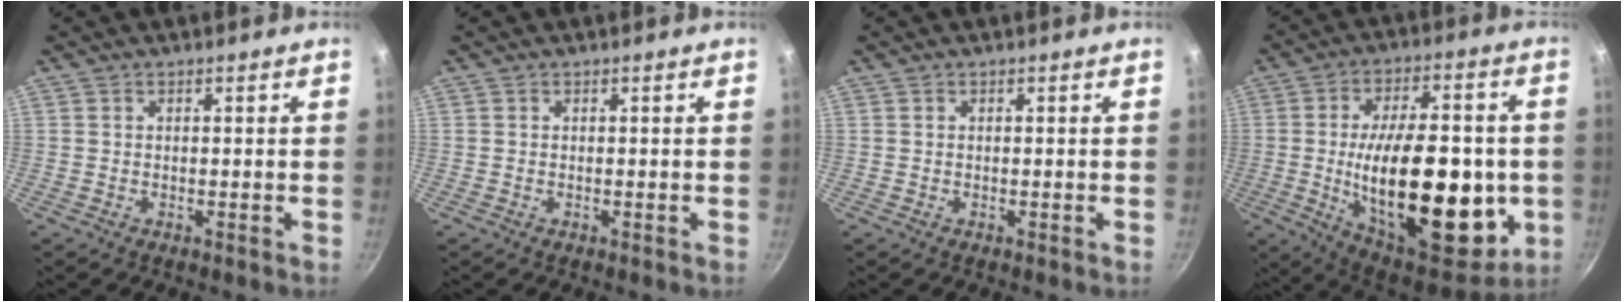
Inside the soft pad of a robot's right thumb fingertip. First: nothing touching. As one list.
[{"total": 0.0}, {"total": 0.0}, {"total": 29.8, "force": [-3.7, 14.3, 25.9], "torque": [-0.366, 0.003, -0.041]}]